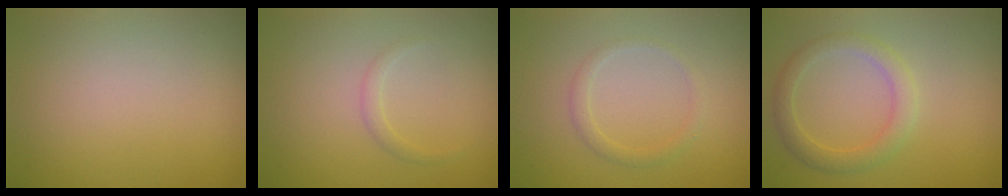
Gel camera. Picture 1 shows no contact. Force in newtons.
{"total": 0.9, "press": 0.9, "slide": 0.0}
{"total": 1.4, "press": 1.4, "slide": 0.1}
{"total": 2.7, "press": 2.7, "slide": 0.2}